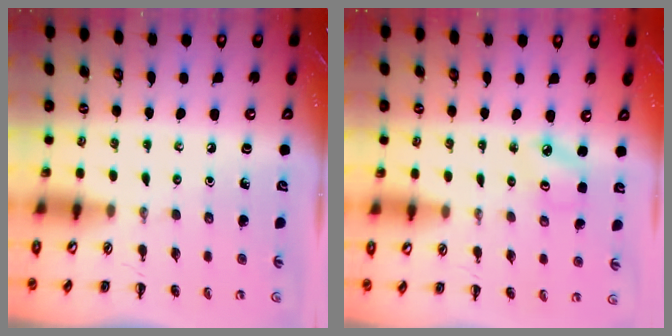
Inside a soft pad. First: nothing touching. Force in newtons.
{"total": 2.8, "press": 2.7, "slide": 0.6}